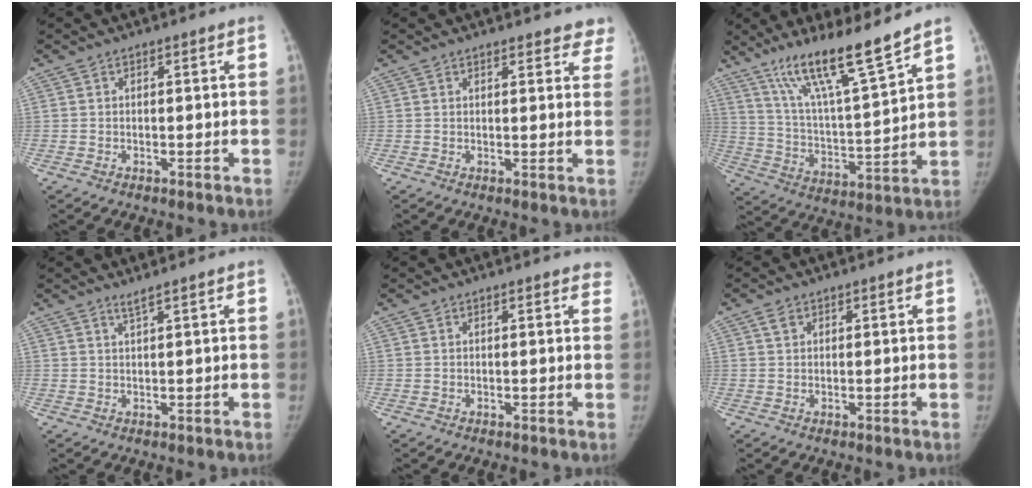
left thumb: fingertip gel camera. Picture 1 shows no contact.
{"total": 6.2, "force": [5.6, 2.3, 1.6], "torque": [0.027, -0.018, 0.044]}
{"total": 15.7, "force": [11.8, 0.9, 10.3], "torque": [-0.170, -0.071, 0.217]}
{"total": 1.3, "force": [1.1, -0.3, 0.7], "torque": [-0.017, -0.010, 0.022]}
{"total": 3.1, "force": [2.7, 1.1, 1.1], "torque": [0.009, -0.003, 0.016]}
{"total": 1.6, "force": [0.9, 1.1, 0.7], "torque": [-0.008, 0.002, 0.014]}